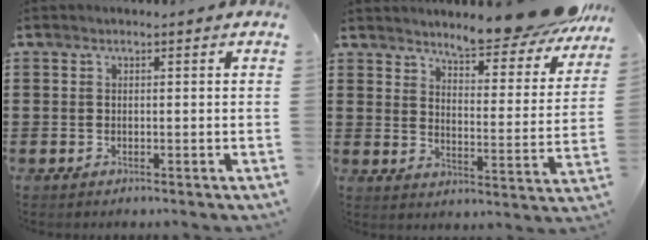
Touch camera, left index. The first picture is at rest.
{"total": 8.7, "force": [8.3, -0.5, 2.5], "torque": [-0.058, -0.059, 0.142]}